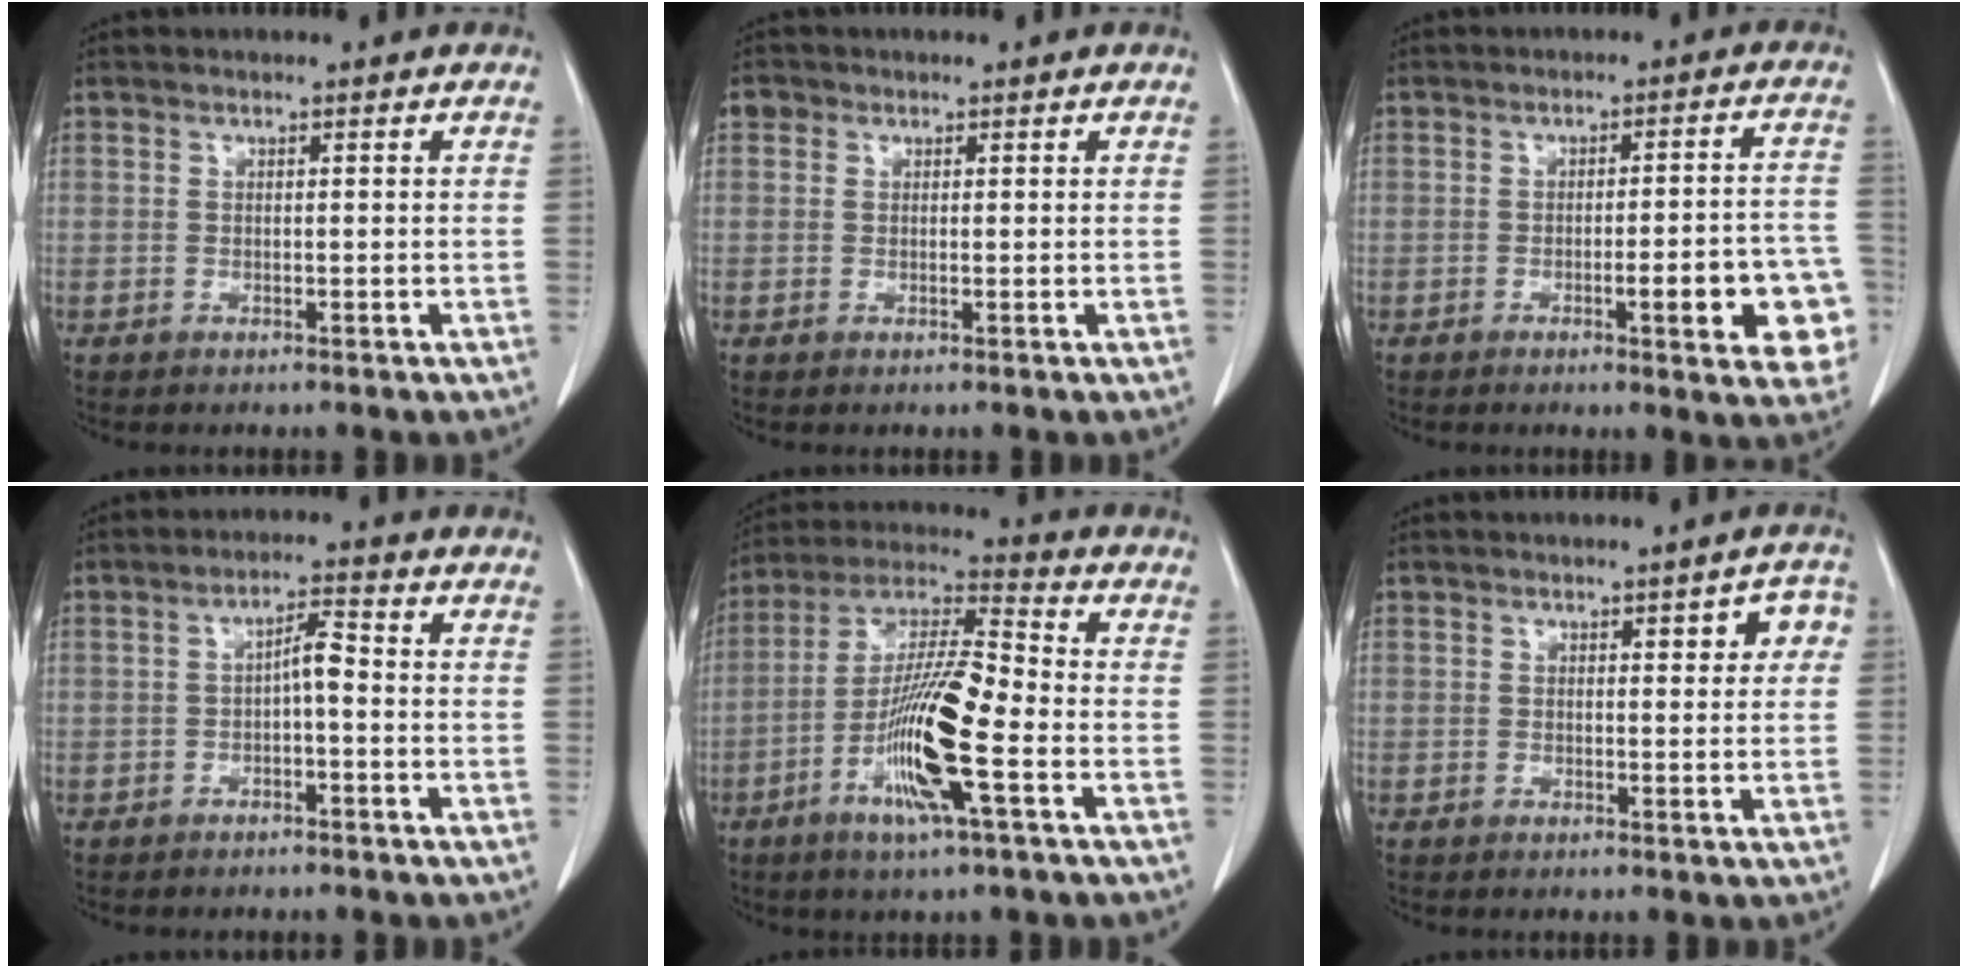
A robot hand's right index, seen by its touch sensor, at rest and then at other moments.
{"total": 1.3, "force": [0.5, 1.1, 0.4], "torque": [-0.003, 0.005, 0.005]}
{"total": 11.1, "force": [-3.8, 1.8, 10.3], "torque": [-0.090, 0.015, -0.044]}
{"total": 3.3, "force": [-0.5, 0.8, 3.2], "torque": [-0.051, 0.013, -0.008]}
{"total": 15.0, "force": [-4.8, 1.2, 14.2], "torque": [-0.278, -0.008, -0.095]}
{"total": 4.1, "force": [1.4, 1.5, 3.6], "torque": [-0.036, 0.012, 0.013]}